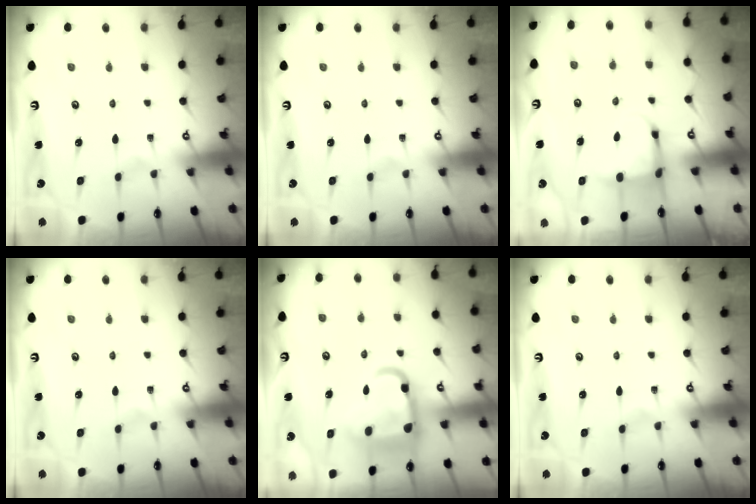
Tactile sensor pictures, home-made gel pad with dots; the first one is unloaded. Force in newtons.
{"total": 0.0}
{"total": 4.9, "press": 4.8, "slide": 1.1}
{"total": 0.0}
{"total": 14.1, "press": 14.0, "slide": 1.7}
{"total": 0.0}